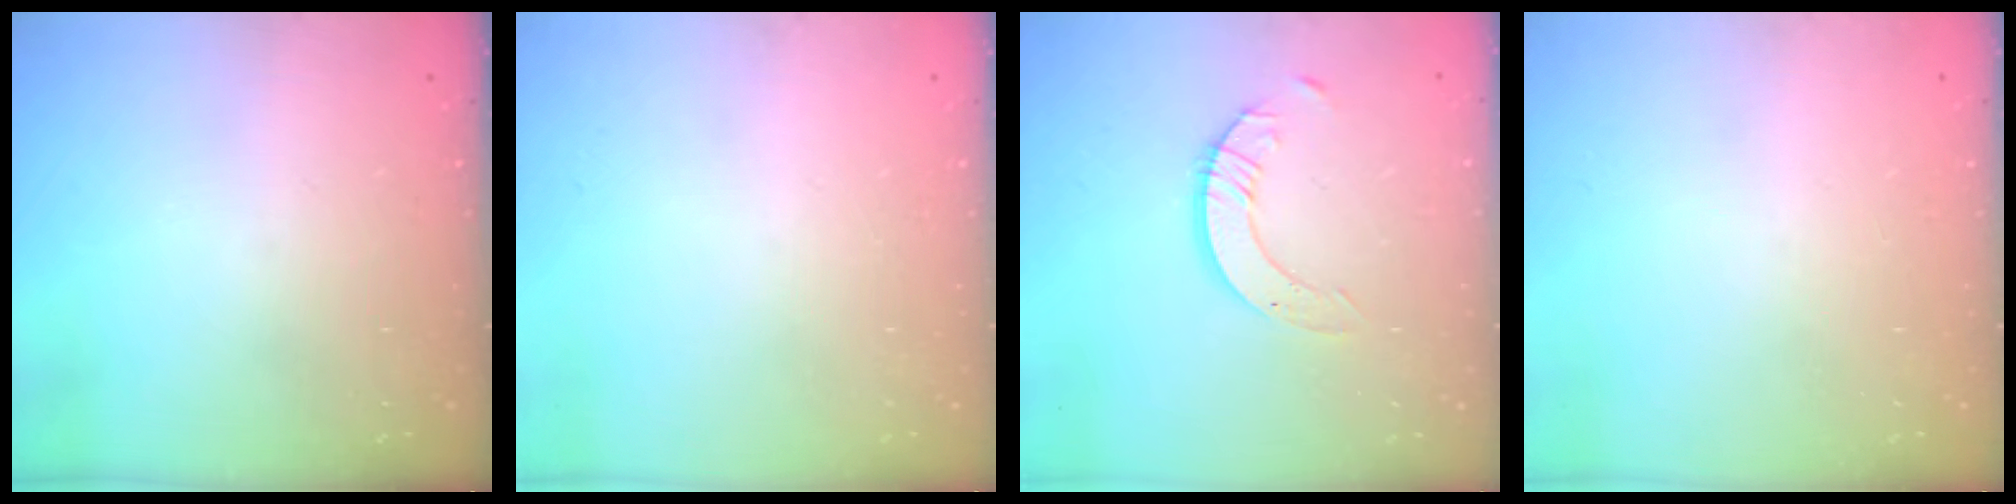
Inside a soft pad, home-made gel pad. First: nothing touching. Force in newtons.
{"total": 0.0}
{"total": 3.5, "press": 3.4, "slide": 0.4}
{"total": 0.0}